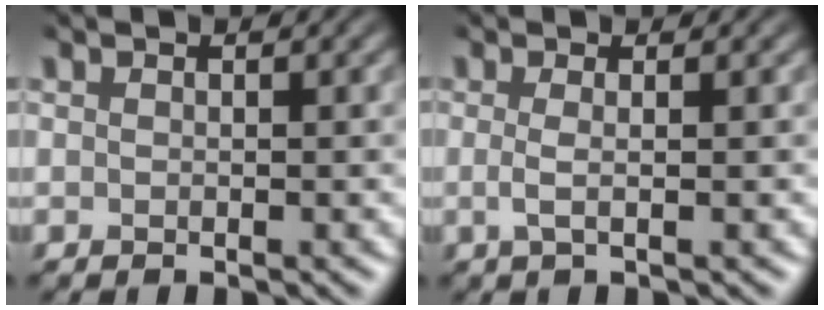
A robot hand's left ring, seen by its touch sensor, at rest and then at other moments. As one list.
[{"total": 1.8, "force": [-0.1, 0.6, 1.7], "torque": [-0.029, -0.003, -0.006]}]